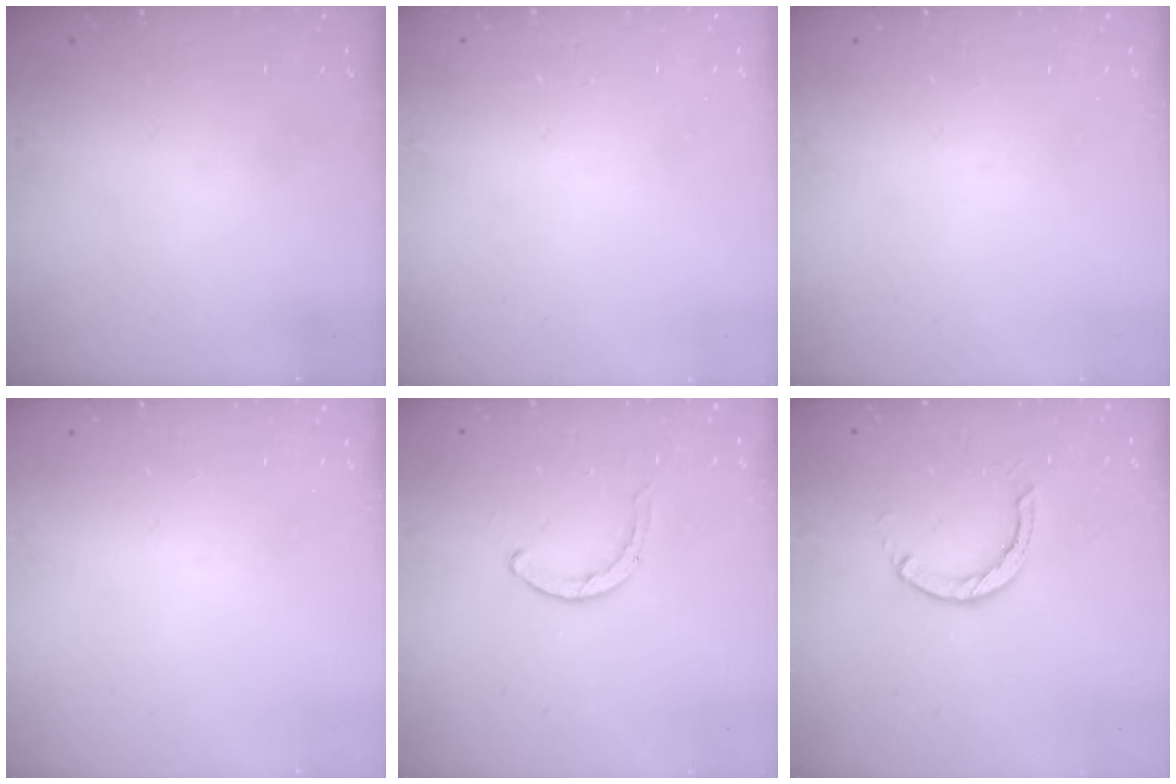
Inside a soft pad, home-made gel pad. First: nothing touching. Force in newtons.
{"total": 2.6, "press": 2.6, "slide": 0.2}
{"total": 0.0}
{"total": 0.0}
{"total": 1.9, "press": 1.8, "slide": 0.3}
{"total": 3.2, "press": 3.1, "slide": 0.5}